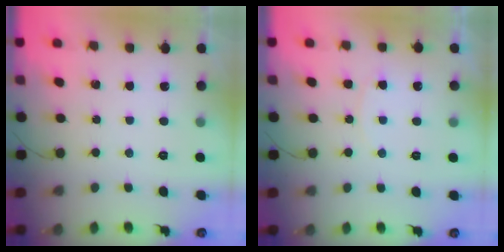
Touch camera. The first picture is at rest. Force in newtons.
{"total": 4.3, "press": 4.2, "slide": 0.6}